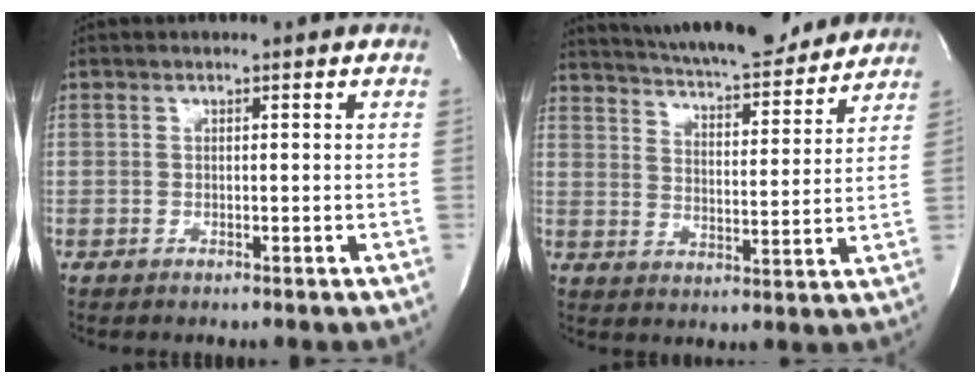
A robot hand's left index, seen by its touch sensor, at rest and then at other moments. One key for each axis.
{"total": 18.6, "fx": 17.0, "fy": 3.3, "fz": 6.8, "tx": -0.110, "ty": 0.005, "tz": 0.241}